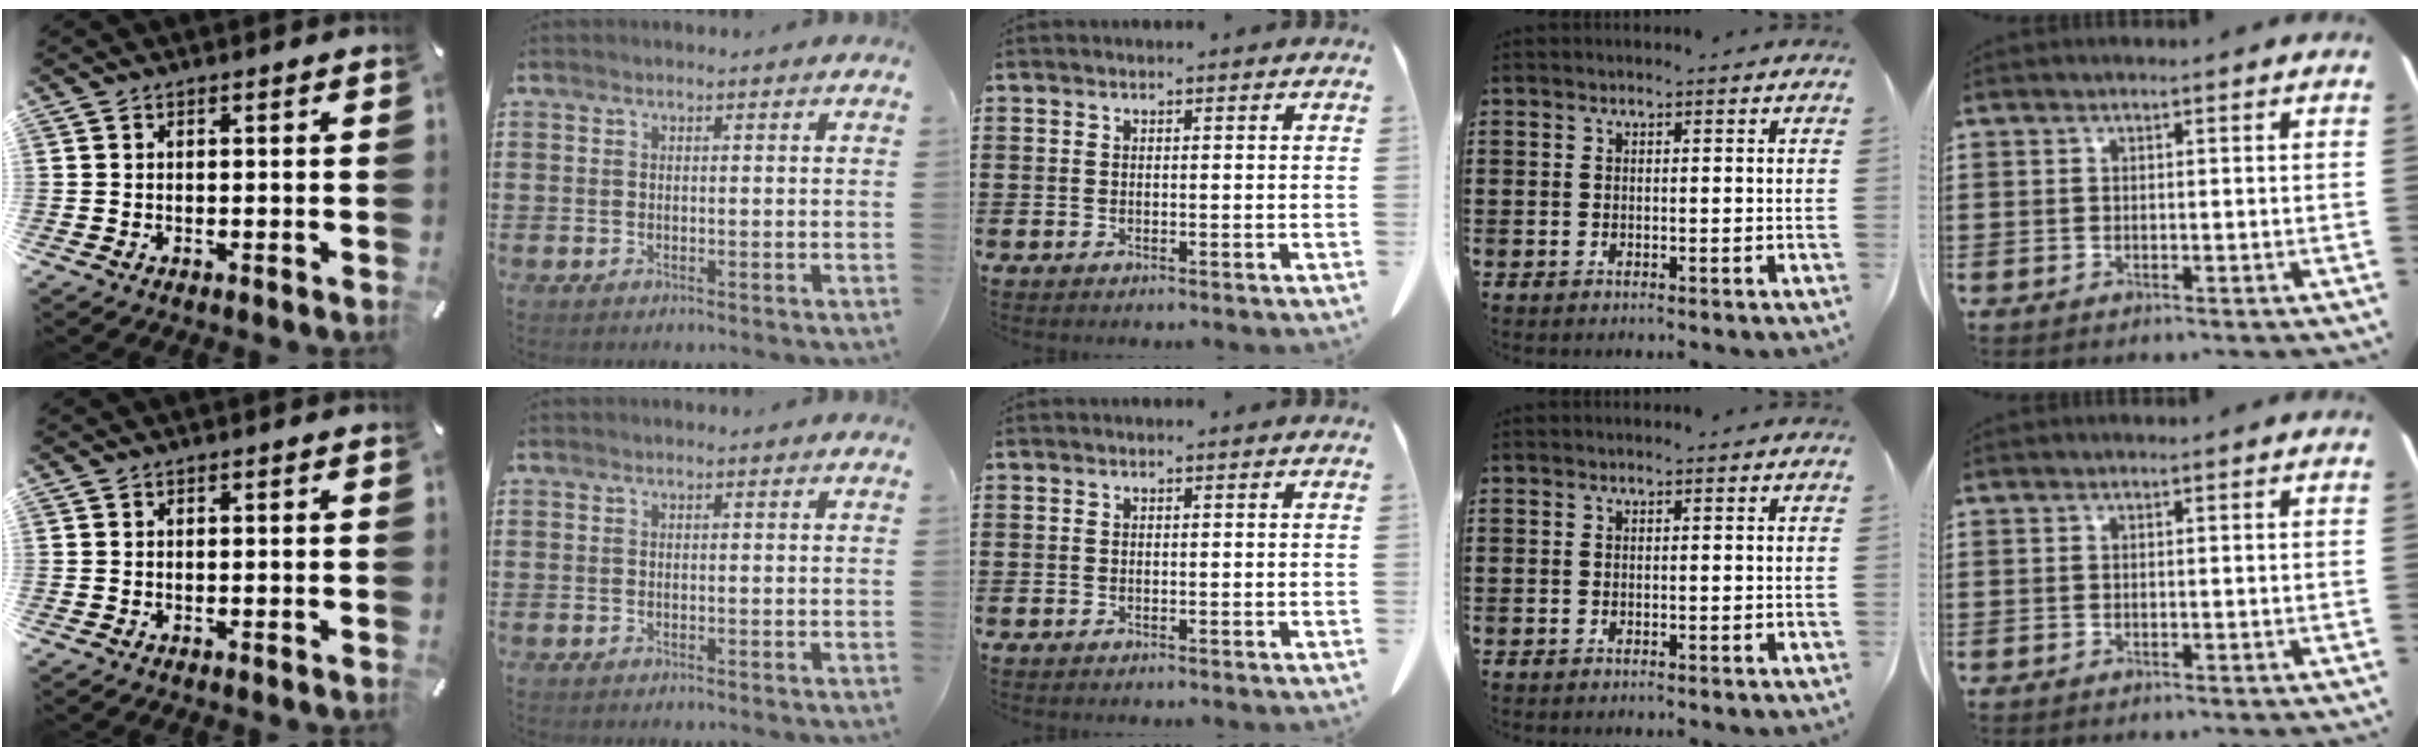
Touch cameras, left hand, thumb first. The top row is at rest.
{}